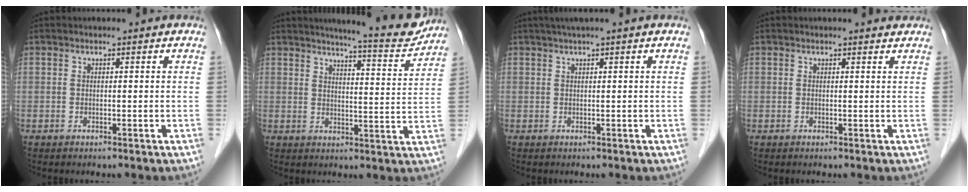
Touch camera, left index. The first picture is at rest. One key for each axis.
{"total": 11.2, "fx": 10.4, "fy": 0.4, "fz": 4.2, "tx": -0.055, "ty": -0.019, "tz": 0.125}
{"total": 2.8, "fx": 2.1, "fy": -0.7, "fz": 1.8, "tx": -0.026, "ty": 0.018, "tz": 0.038}
{"total": 2.1, "fx": 2.0, "fy": 0.3, "fz": 0.3, "tx": -0.012, "ty": 0.001, "tz": 0.018}